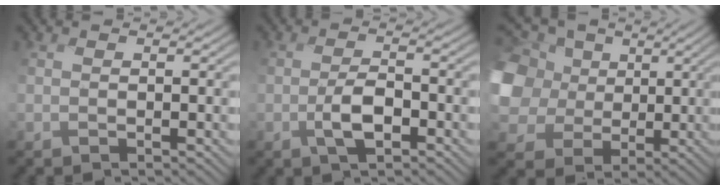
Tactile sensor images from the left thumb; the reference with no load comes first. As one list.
[{"total": 3.4, "force": [-1.4, 1.4, 2.8], "torque": [-0.055, 0.008, -0.032]}, {"total": 14.6, "force": [1.7, 12.3, 7.6], "torque": [-0.268, 0.010, 0.023]}]